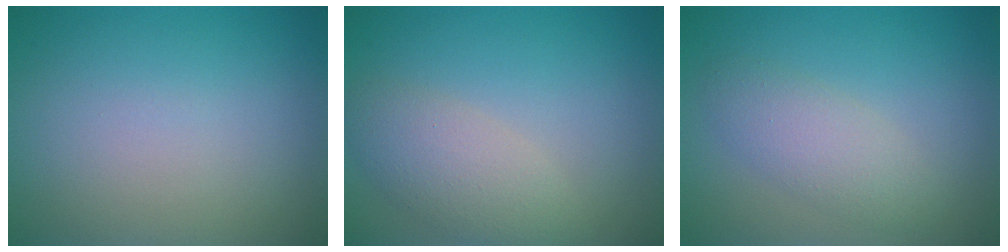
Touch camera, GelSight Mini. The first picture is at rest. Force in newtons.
{"total": 3.7, "press": 3.7, "slide": 0.2}
{"total": 2.8, "press": 2.8, "slide": 0.1}